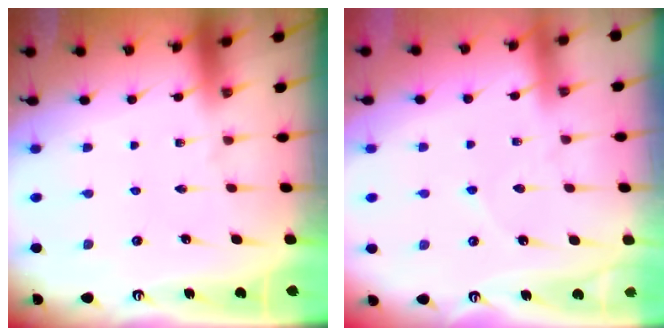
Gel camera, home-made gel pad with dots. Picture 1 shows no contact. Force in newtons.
{"total": 3.3, "press": 3.3, "slide": 0.3}